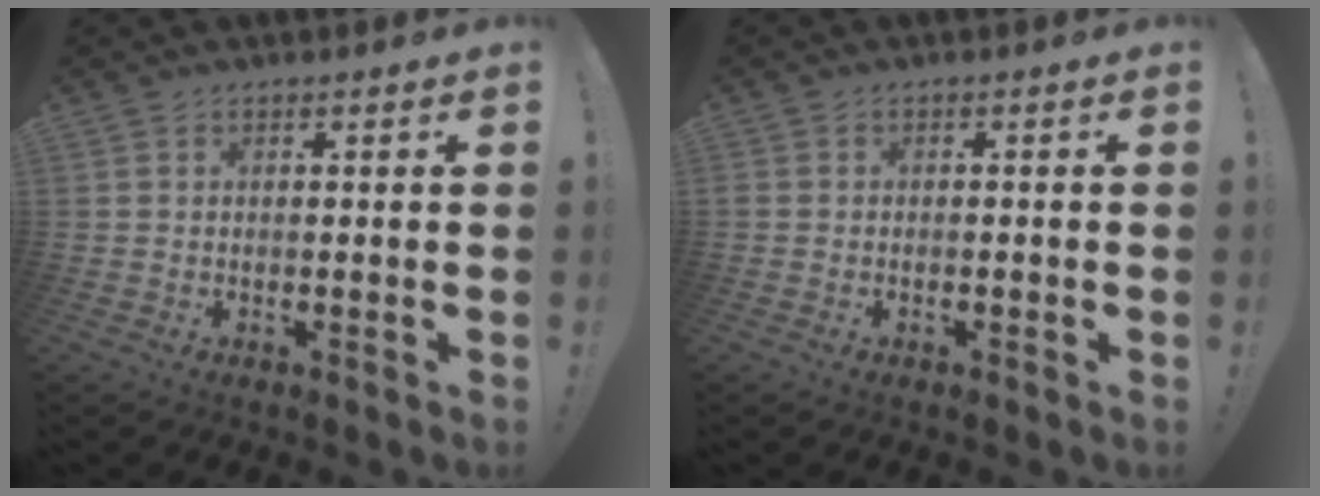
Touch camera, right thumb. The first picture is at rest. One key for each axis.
{"total": 0.9, "fx": -0.8, "fy": 0.3, "fz": 0.3, "tx": -0.003, "ty": 0.000, "tz": -0.014}